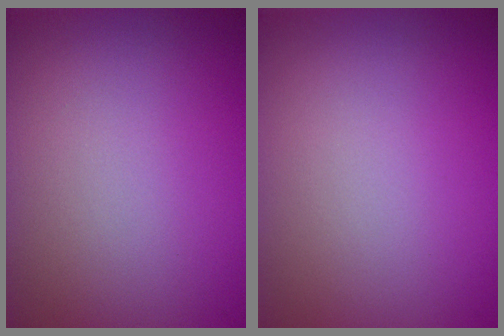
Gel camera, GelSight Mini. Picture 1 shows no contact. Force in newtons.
{"total": 0.0}